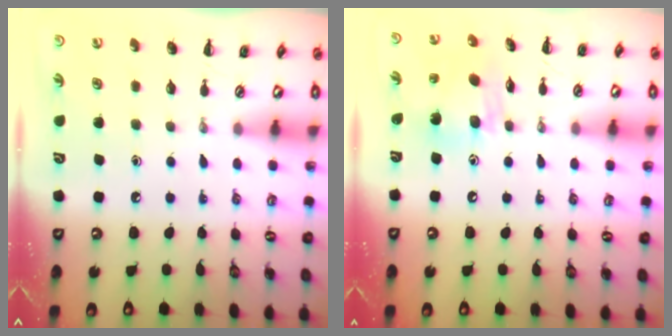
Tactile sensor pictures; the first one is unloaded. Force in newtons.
{"total": 11.9, "press": 11.8, "slide": 1.5}